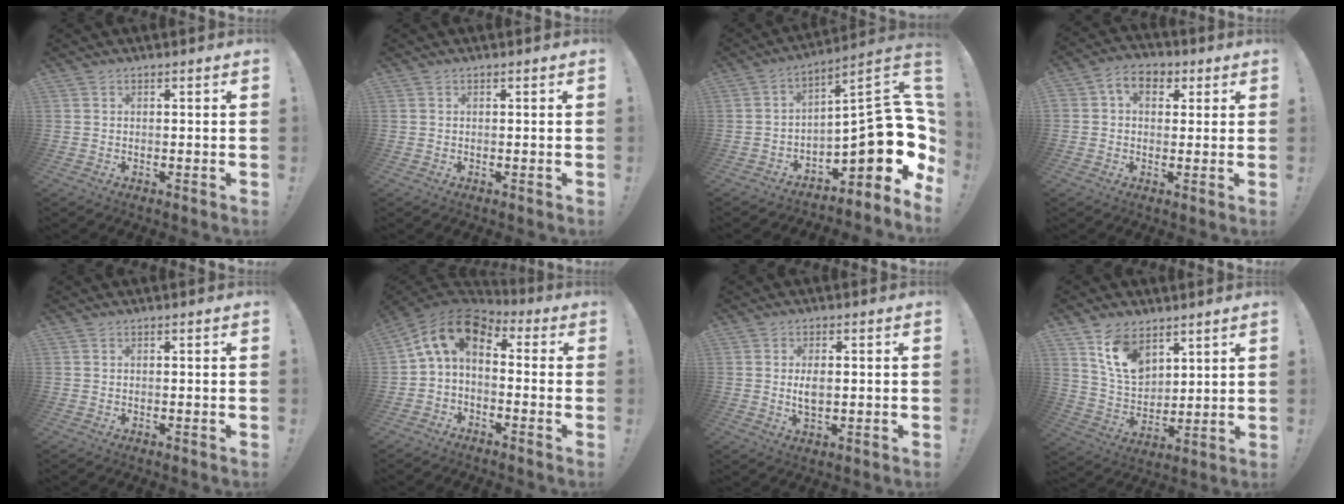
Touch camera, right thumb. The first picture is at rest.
{"total": 0.0}
{"total": 16.5, "force": [-2.8, 7.3, 14.6], "torque": [-0.178, 0.000, -0.038]}
{"total": 7.2, "force": [2.0, 5.4, 4.4], "torque": [-0.066, 0.006, 0.038]}
{"total": 0.0}
{"total": 10.7, "force": [2.7, 6.3, 8.2], "torque": [-0.155, -0.003, 0.047]}
{"total": 4.3, "force": [0.2, 2.2, 3.7], "torque": [-0.054, -0.006, -0.002]}
{"total": 12.6, "force": [7.8, 8.0, 6.0], "torque": [-0.110, -0.037, 0.154]}